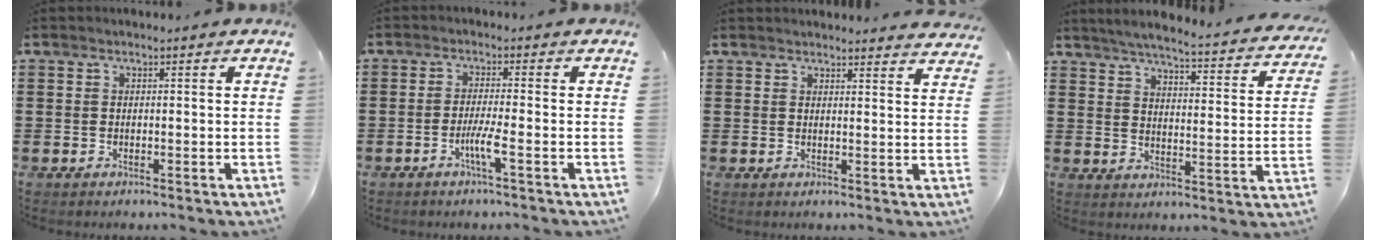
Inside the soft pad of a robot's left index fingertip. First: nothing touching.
{"total": 4.0, "force": [-1.9, -0.1, 3.5], "torque": [-0.067, -0.008, -0.037]}
{"total": 2.4, "force": [2.4, 0.1, -0.1], "torque": [0.004, -0.010, 0.046]}
{"total": 4.1, "force": [3.8, -0.4, 1.4], "torque": [-0.049, -0.033, 0.058]}